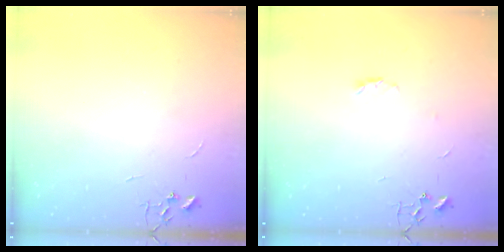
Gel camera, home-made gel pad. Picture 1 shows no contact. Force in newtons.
{"total": 2.9, "press": 2.8, "slide": 0.5}